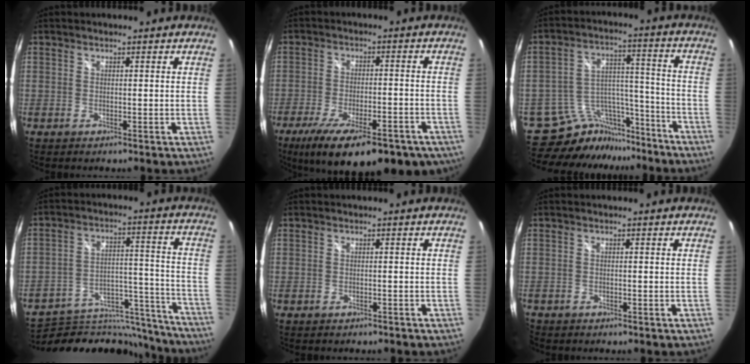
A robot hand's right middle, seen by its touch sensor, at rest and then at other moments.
{"total": 21.9, "force": [-14.5, 8.0, 14.2], "torque": [-0.250, -0.053, -0.201]}
{"total": 13.2, "force": [-11.6, 6.0, 1.7], "torque": [-0.038, 0.050, -0.180]}
{"total": 22.7, "force": [-21.1, 6.4, 5.3], "torque": [-0.079, 0.038, -0.286]}
{"total": 1.4, "force": [-1.3, 0.5, 0.3], "torque": [-0.011, -0.007, -0.018]}
{"total": 1.5, "force": [-1.3, 0.9, 0.0], "torque": [-0.007, -0.002, -0.024]}